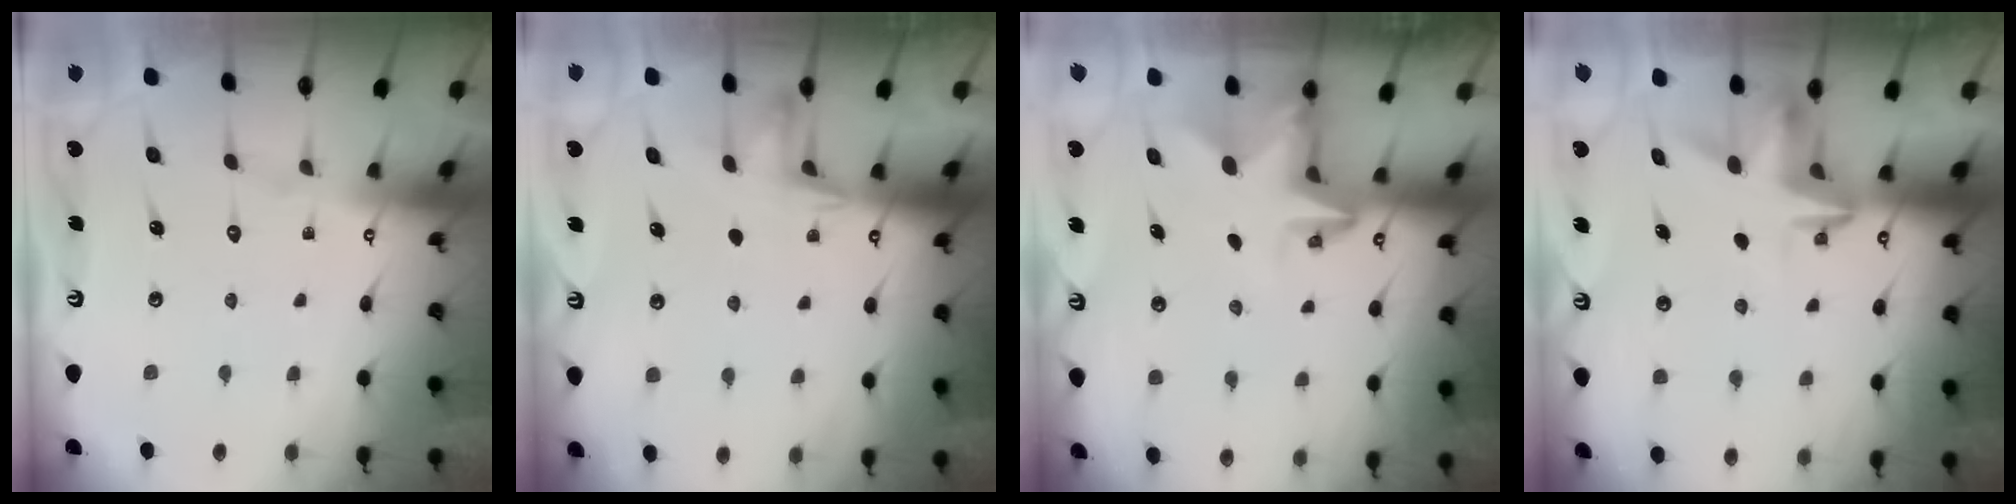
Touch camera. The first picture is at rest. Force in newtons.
{"total": 3.5, "press": 3.4, "slide": 0.9}
{"total": 3.0, "press": 3.0, "slide": 0.1}
{"total": 3.5, "press": 3.5, "slide": 0.2}